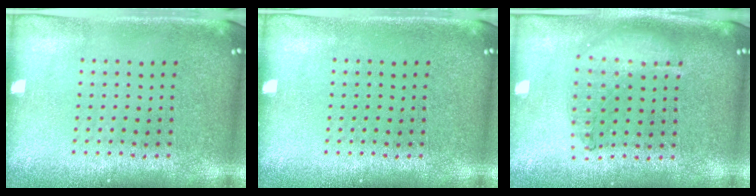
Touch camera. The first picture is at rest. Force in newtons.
{"total": 0.0}
{"total": 0.9, "press": 0.9, "slide": 0.3}